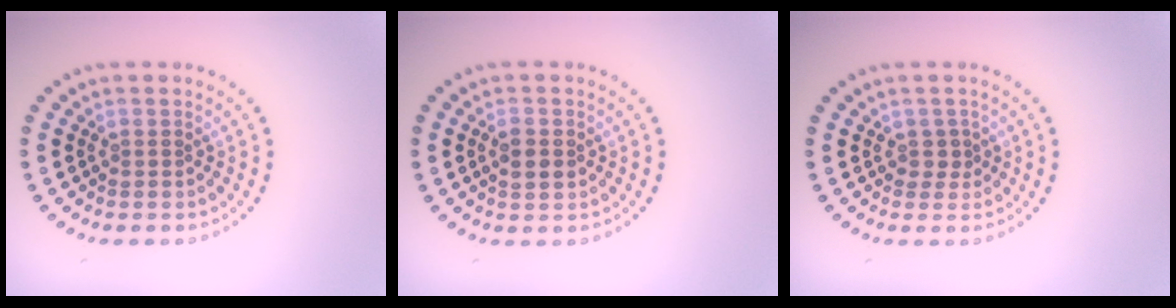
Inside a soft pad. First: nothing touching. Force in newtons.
{"total": 1.8, "press": 1.7, "slide": 0.2}
{"total": 1.0, "press": 0.8, "slide": 0.6}